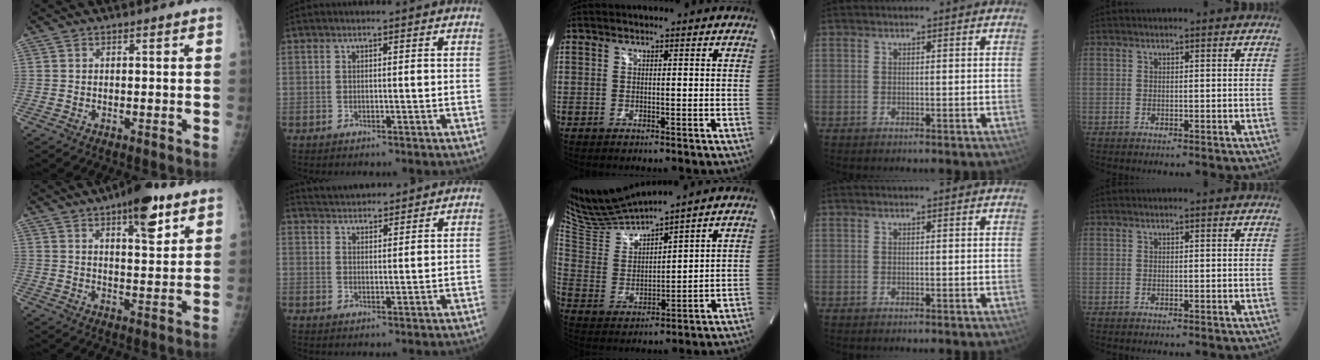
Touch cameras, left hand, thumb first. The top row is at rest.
{"thumb": {"total": 10.8, "force": [6.3, 3.7, 8.0], "torque": [-0.094, -0.030, 0.089]}, "index": {"total": 7.5, "force": [7.2, 1.2, 1.5], "torque": [-0.027, 0.023, 0.109]}, "middle": {"total": 11.9, "force": [11.2, -0.7, 4.1], "torque": [-0.097, 0.003, 0.228]}}